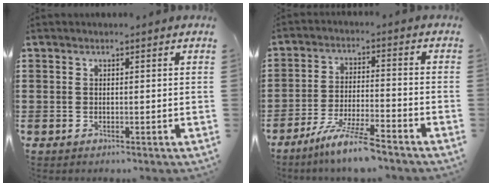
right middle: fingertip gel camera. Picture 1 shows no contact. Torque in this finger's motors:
{"motor_torque": [1.43, -0.71, 0.45, 0.15]}